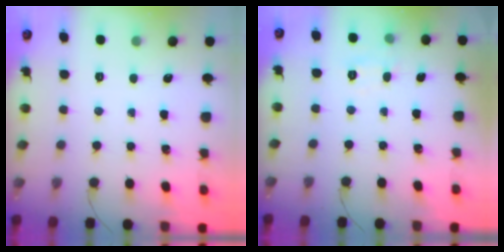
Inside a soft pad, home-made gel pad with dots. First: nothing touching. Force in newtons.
{"total": 6.4, "press": 6.3, "slide": 1.4}